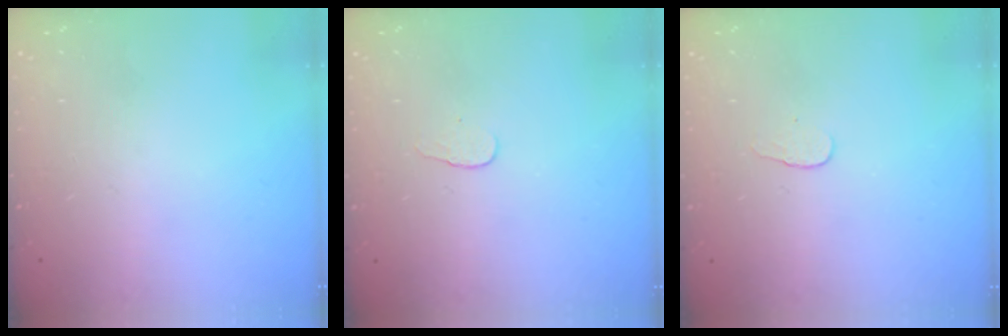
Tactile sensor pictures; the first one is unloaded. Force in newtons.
{"total": 3.1, "press": 3.1, "slide": 0.3}
{"total": 3.1, "press": 3.1, "slide": 0.3}